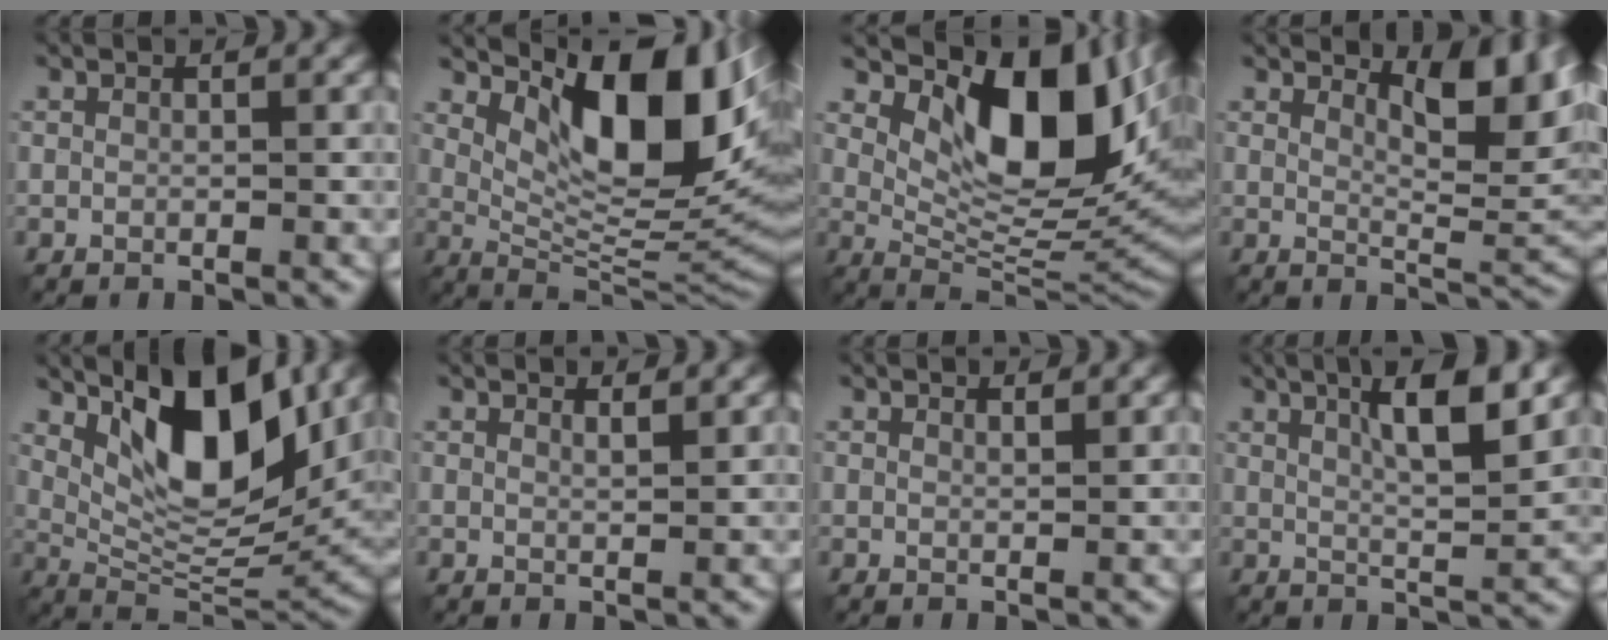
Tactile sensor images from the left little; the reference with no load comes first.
{"total": 12.2, "force": [4.6, 4.8, 10.3], "torque": [-0.147, -0.007, 0.089]}
{"total": 12.0, "force": [3.9, 5.7, 9.8], "torque": [-0.139, -0.011, 0.075]}
{"total": 7.0, "force": [3.7, 2.3, 5.5], "torque": [-0.077, -0.004, 0.060]}
{"total": 10.5, "force": [4.2, 4.1, 8.7], "torque": [-0.142, -0.007, 0.078]}
{"total": 1.4, "force": [1.2, 0.3, 0.7], "torque": [-0.004, 0.002, 0.013]}
{"total": 1.0, "force": [0.9, 0.2, 0.4], "torque": [-0.003, 0.000, 0.012]}
{"total": 6.1, "force": [2.6, 1.1, 5.5], "torque": [-0.085, 0.004, 0.043]}